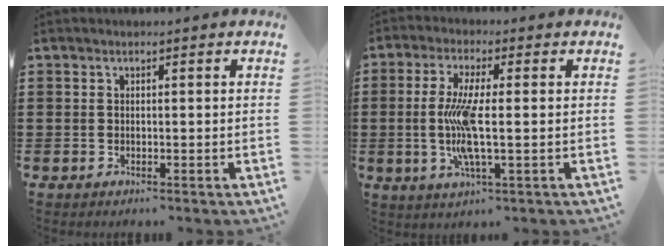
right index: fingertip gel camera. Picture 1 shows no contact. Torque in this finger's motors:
{"motor_torque": [1.79, -0.36, 0.92, 0.21]}